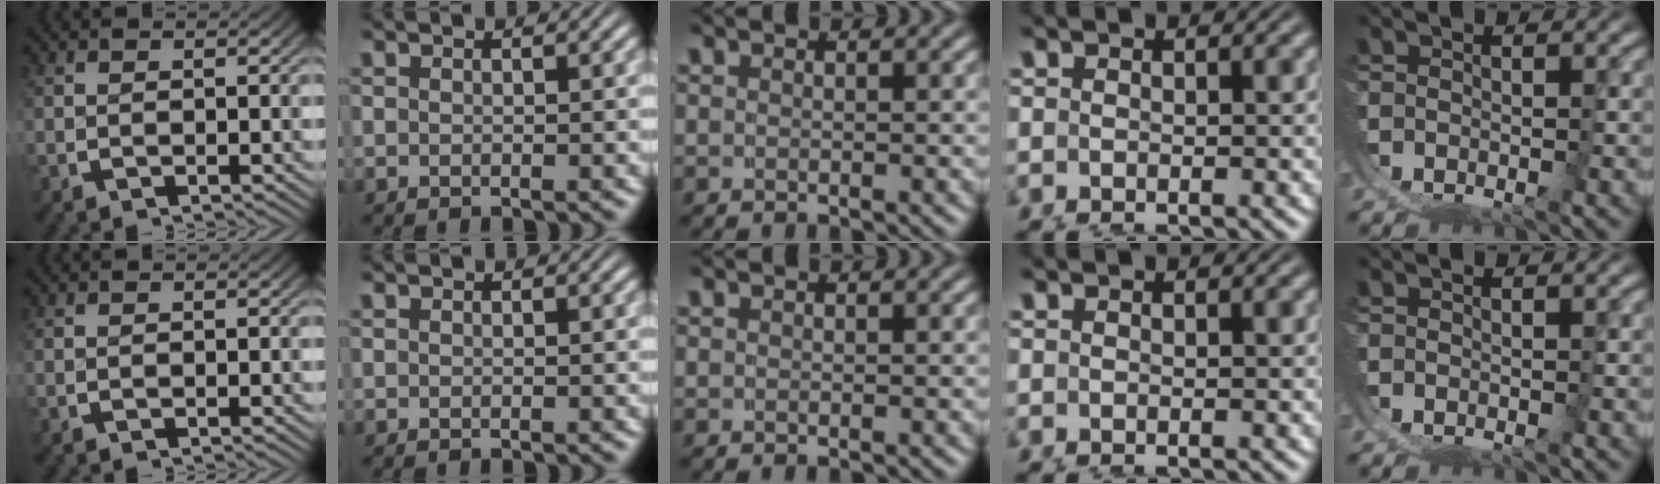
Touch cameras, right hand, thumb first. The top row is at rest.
{}